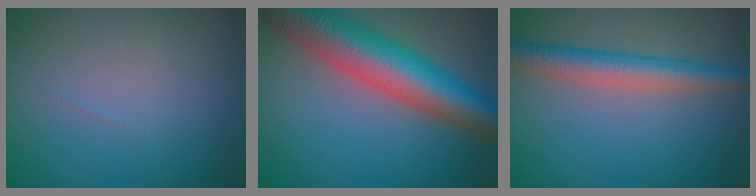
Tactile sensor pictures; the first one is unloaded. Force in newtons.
{"total": 11.5, "press": 11.5, "slide": 0.5}
{"total": 4.3, "press": 4.3, "slide": 0.1}